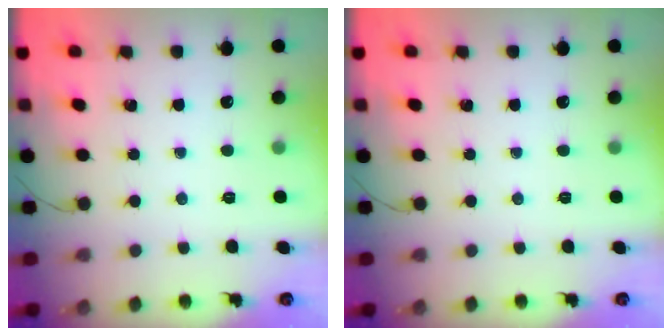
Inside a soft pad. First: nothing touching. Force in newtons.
{"total": 0.0}